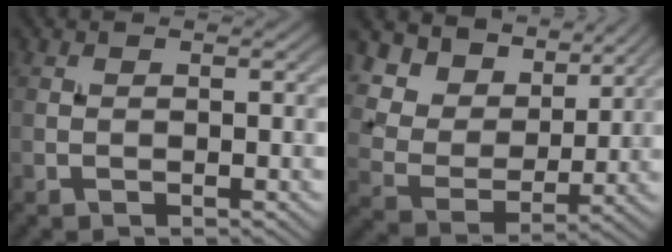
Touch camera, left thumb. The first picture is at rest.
{"total": 11.1, "force": [7.2, 6.6, 5.3], "torque": [-0.150, 0.005, 0.125]}